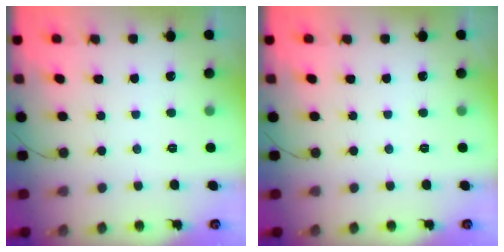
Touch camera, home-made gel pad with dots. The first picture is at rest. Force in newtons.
{"total": 0.0}